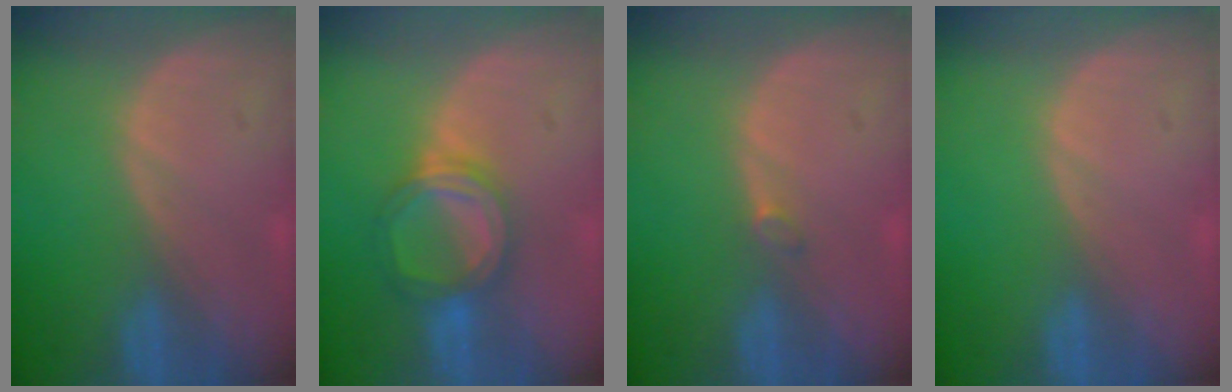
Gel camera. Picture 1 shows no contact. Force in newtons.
{"total": 5.7, "press": 5.4, "slide": 1.5}
{"total": 0.9, "press": 0.9, "slide": 0.3}
{"total": 0.0}